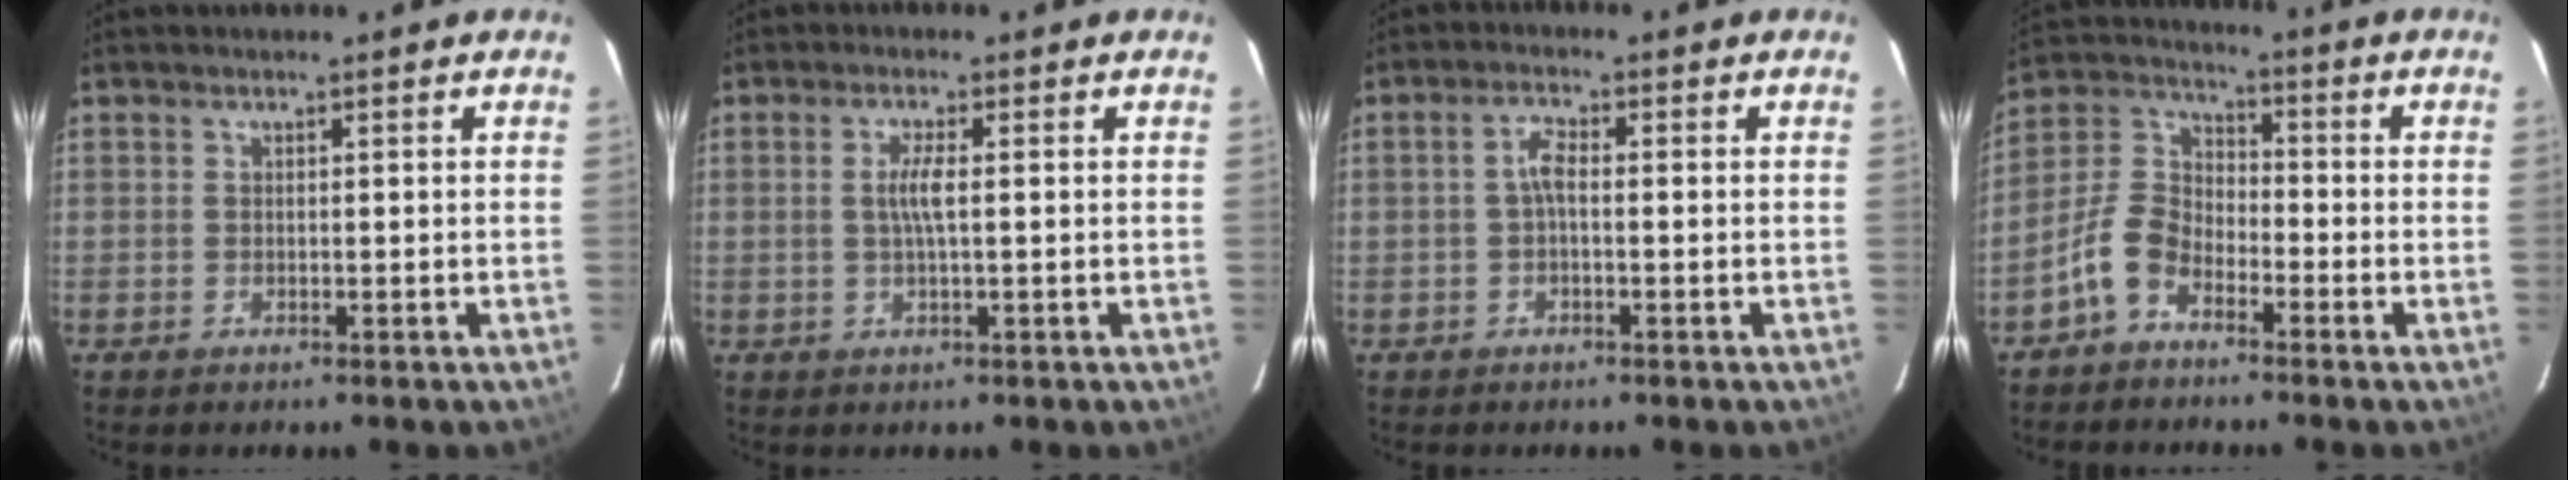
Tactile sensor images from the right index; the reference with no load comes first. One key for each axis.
{"total": 3.1, "fx": 0.1, "fy": 0.2, "fz": 3.1, "tx": -0.063, "ty": 0.000, "tz": 0.002}
{"total": 2.5, "fx": -0.4, "fy": 0.9, "fz": 2.3, "tx": -0.048, "ty": 0.009, "tz": -0.007}
{"total": 7.7, "fx": -5.0, "fy": 4.3, "fz": 3.9, "tx": -0.090, "ty": 0.020, "tz": -0.108}